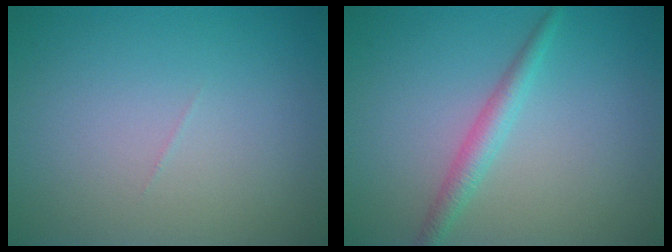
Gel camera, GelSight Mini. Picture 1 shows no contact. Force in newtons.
{"total": 2.0, "press": 2.0, "slide": 0.0}